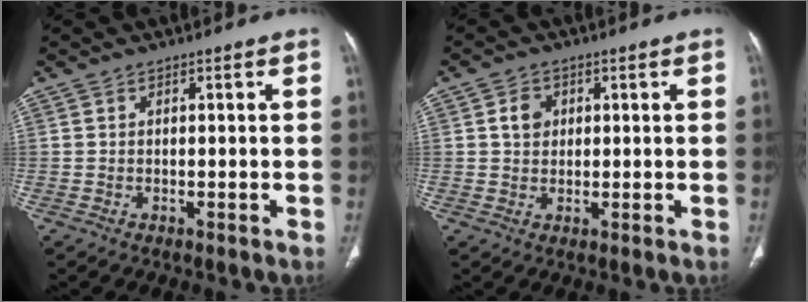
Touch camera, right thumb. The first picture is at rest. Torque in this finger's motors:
{"motor_torque": [-0.65, 0.48, 0.61, -0.42, 0.00]}